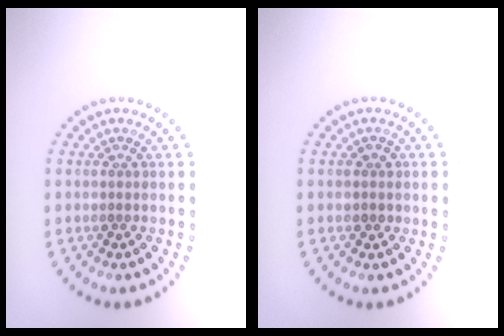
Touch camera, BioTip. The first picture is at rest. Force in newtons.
{"total": 1.1, "press": 1.0, "slide": 0.5}